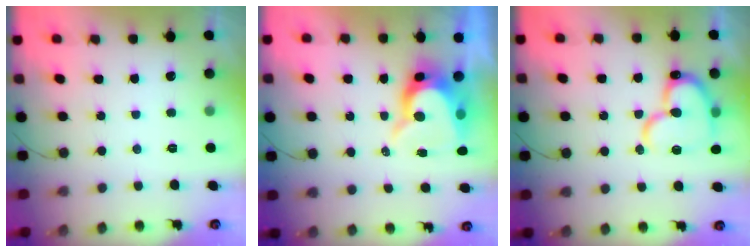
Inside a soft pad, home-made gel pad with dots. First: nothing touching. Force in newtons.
{"total": 9.4, "press": 9.4, "slide": 0.9}
{"total": 17.3, "press": 17.2, "slide": 1.7}